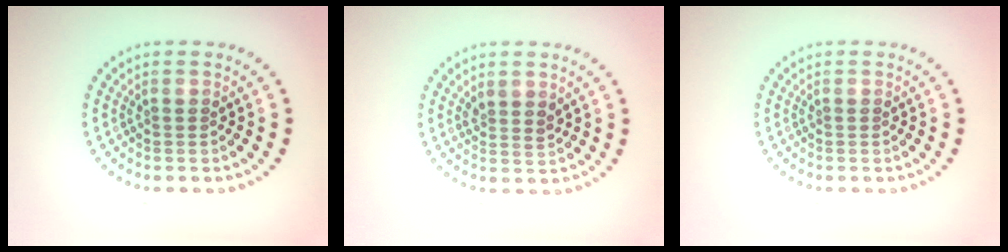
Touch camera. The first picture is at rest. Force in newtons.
{"total": 1.6, "press": 1.2, "slide": 1.0}
{"total": 0.0}